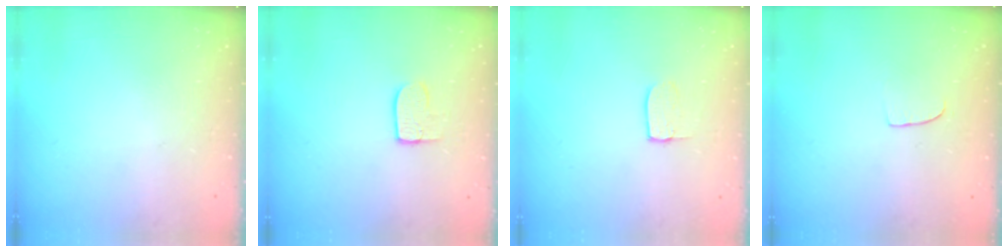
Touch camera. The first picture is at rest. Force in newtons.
{"total": 6.9, "press": 6.9, "slide": 0.2}
{"total": 4.9, "press": 4.8, "slide": 0.4}
{"total": 5.4, "press": 5.3, "slide": 0.4}